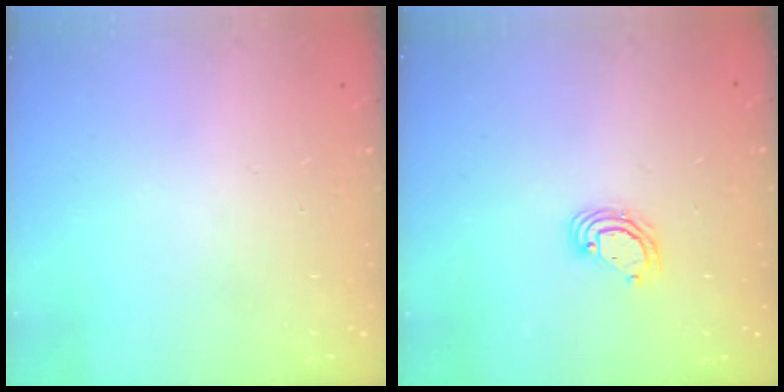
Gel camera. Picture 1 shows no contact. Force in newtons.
{"total": 4.5, "press": 4.5, "slide": 0.1}